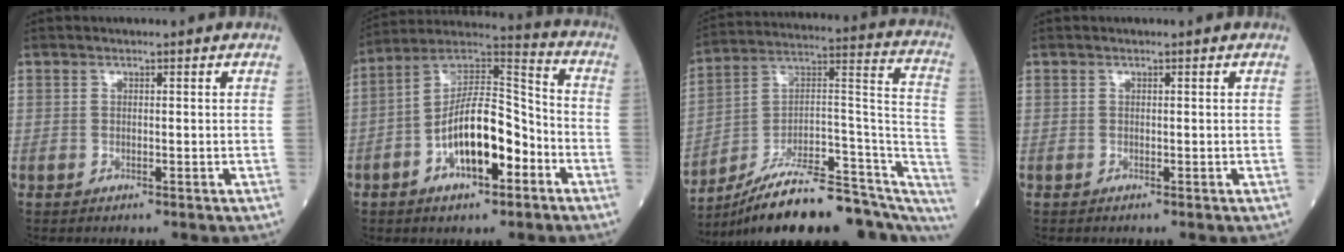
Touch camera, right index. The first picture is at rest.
{"total": 14.2, "force": [-5.2, 5.0, 12.2], "torque": [-0.229, 0.023, -0.088]}
{"total": 24.5, "force": [-18.0, 6.8, 15.1], "torque": [-0.162, 0.050, -0.264]}
{"total": 0.0}